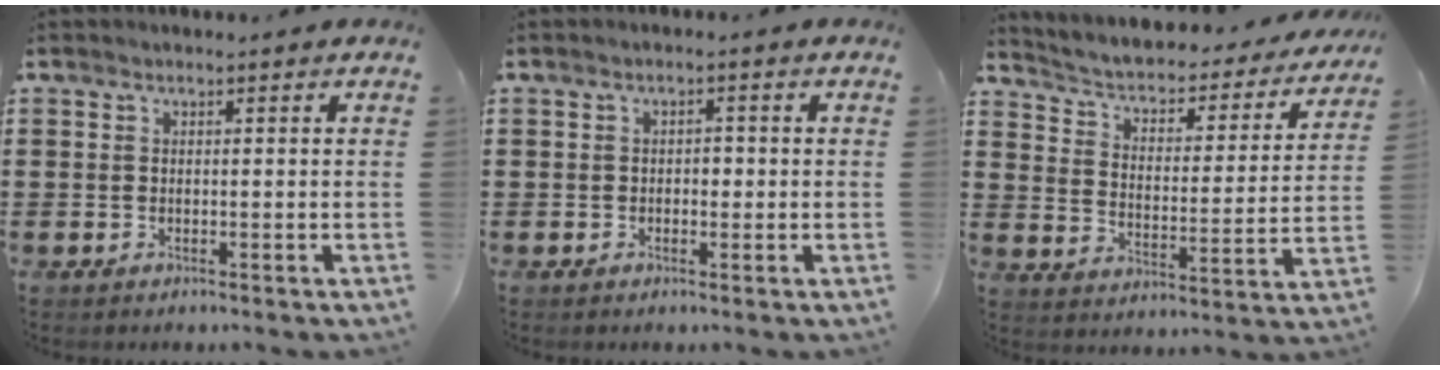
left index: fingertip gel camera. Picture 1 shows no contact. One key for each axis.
{"total": 1.4, "fx": -0.3, "fy": 0.9, "fz": 1.0, "tx": -0.022, "ty": 0.005, "tz": -0.009}
{"total": 2.2, "fx": 1.4, "fy": 1.3, "fz": 1.0, "tx": -0.035, "ty": -0.020, "tz": 0.011}